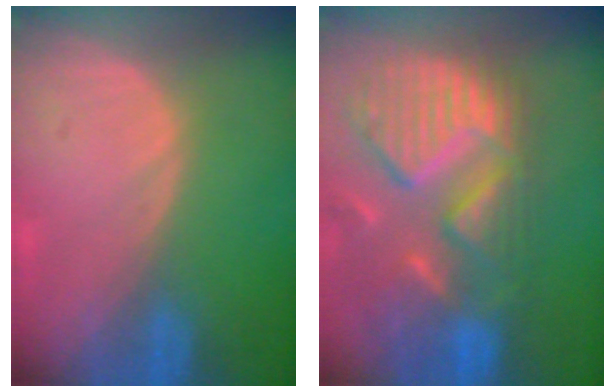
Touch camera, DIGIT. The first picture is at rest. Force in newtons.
{"total": 13.5, "press": 11.4, "slide": 7.2}